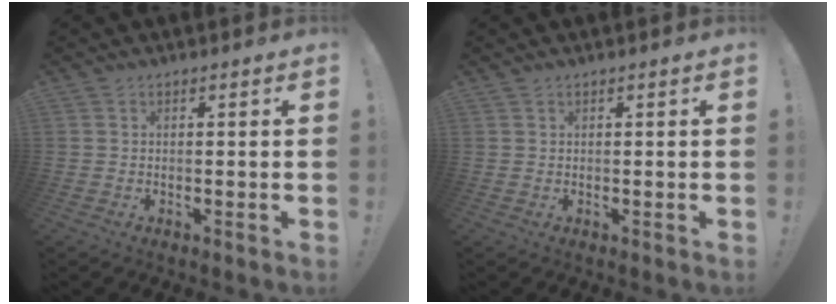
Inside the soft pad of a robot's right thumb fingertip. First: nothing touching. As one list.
[{"total": 0.5, "force": [0.5, 0.2, 0.0], "torque": [-0.004, 0.001, 0.010]}]